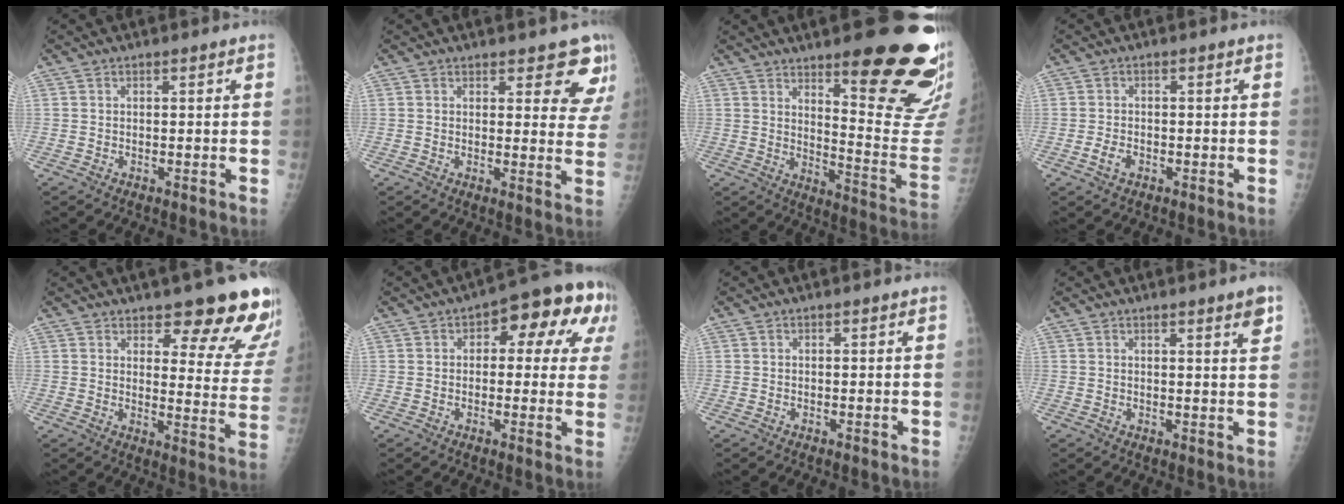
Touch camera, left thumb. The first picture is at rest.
{"total": 7.7, "force": [6.2, 3.1, 3.3], "torque": [0.005, -0.037, 0.053]}
{"total": 23.3, "force": [13.5, 5.1, 18.2], "torque": [-0.204, -0.098, 0.196]}
{"total": 2.3, "force": [-1.2, 1.4, 1.3], "torque": [-0.027, 0.007, -0.022]}
{"total": 16.1, "force": [12.0, 5.1, 9.5], "torque": [-0.066, -0.083, 0.140]}
{"total": 13.7, "force": [4.1, 7.0, 11.1], "torque": [-0.081, 0.026, 0.039]}
{"total": 0.0}
{"total": 3.3, "force": [2.0, 0.2, 2.7], "torque": [-0.033, -0.012, 0.026]}